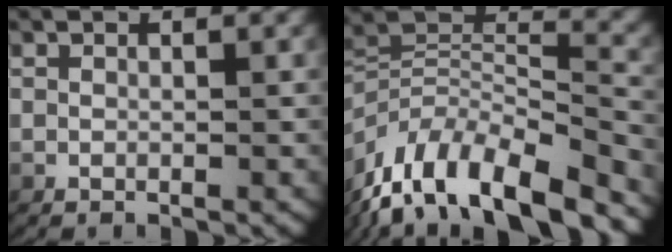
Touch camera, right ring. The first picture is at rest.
{"total": 12.4, "force": [-6.6, 7.5, 7.3], "torque": [-0.145, -0.043, -0.090]}